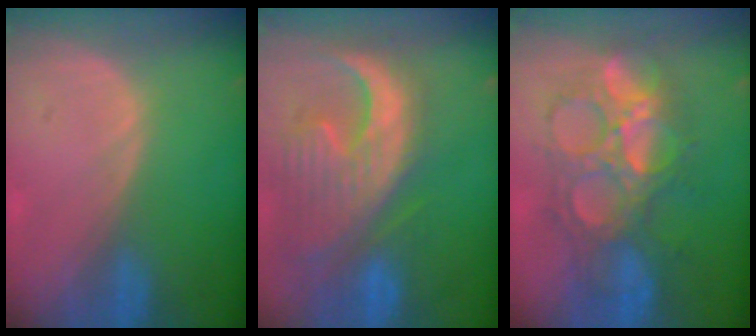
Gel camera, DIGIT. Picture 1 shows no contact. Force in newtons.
{"total": 13.5, "press": 11.4, "slide": 7.2}
{"total": 10.0, "press": 10.0, "slide": 0.7}